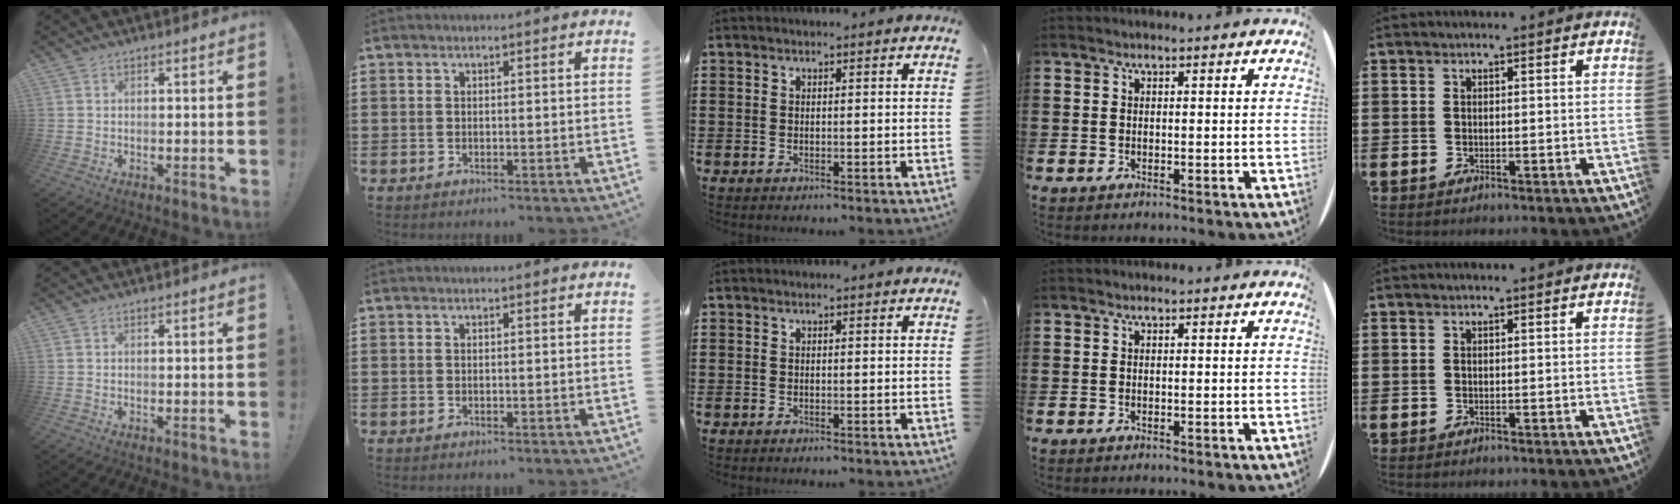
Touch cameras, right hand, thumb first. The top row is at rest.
{}